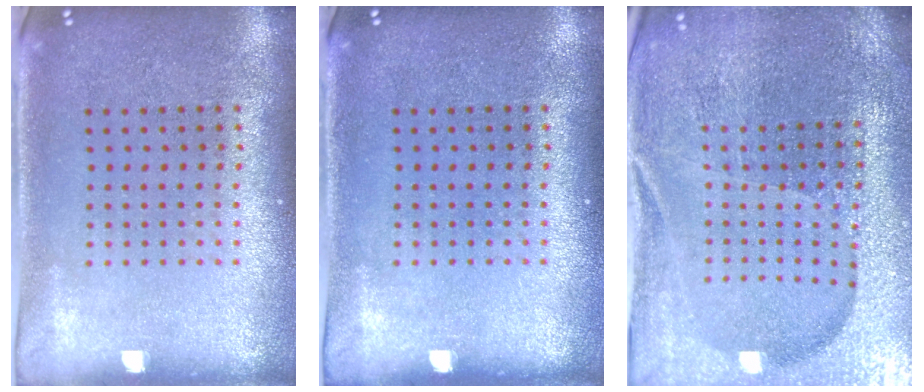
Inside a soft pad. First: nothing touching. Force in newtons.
{"total": 0.0}
{"total": 4.5, "press": 4.4, "slide": 1.3}